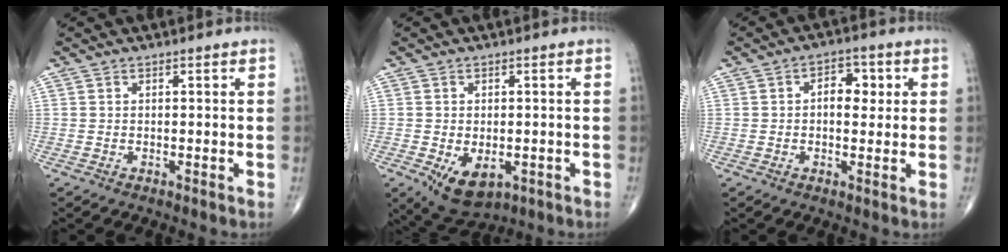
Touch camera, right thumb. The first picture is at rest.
{"total": 7.6, "force": [-2.5, 4.6, 5.5], "torque": [-0.078, -0.004, -0.026]}
{"total": 5.6, "force": [1.0, 3.5, 4.2], "torque": [-0.033, 0.005, 0.009]}